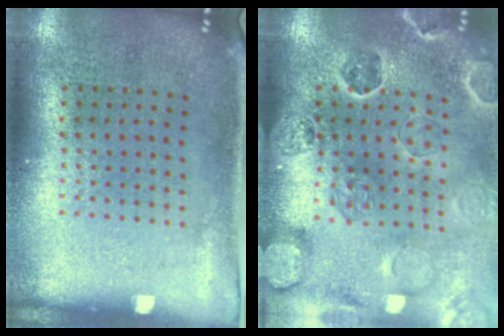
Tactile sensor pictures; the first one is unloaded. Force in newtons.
{"total": 2.7, "press": 2.7, "slide": 0.3}